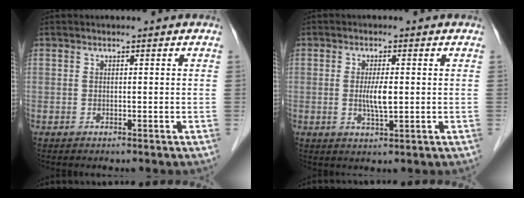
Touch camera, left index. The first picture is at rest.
{"total": 3.6, "force": [-0.1, 0.6, 3.6], "torque": [-0.069, -0.009, -0.001]}